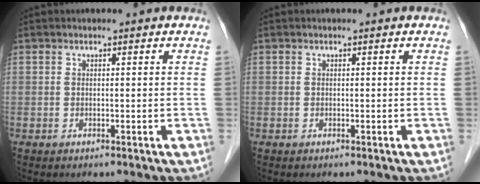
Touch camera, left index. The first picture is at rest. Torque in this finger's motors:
{"motor_torque": [-0.01, 0.00, 0.00, 0.00]}